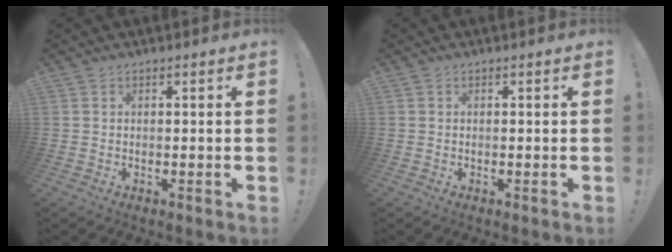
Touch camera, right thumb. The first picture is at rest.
{"total": 0.0}